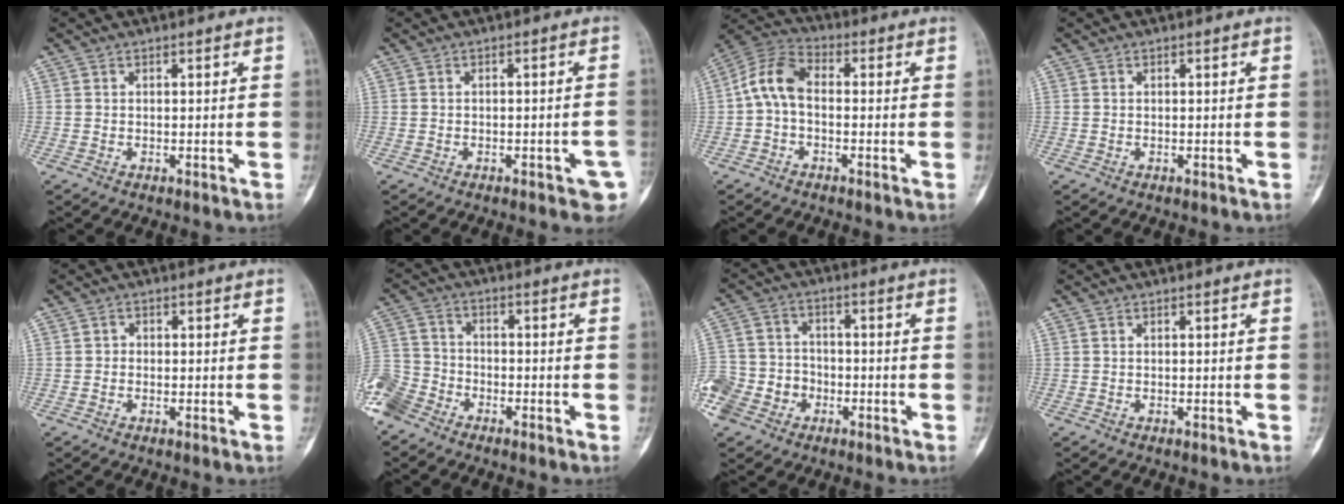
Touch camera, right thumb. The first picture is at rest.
{"total": 5.1, "force": [-2.1, 1.7, 4.3], "torque": [-0.042, 0.010, -0.021]}
{"total": 8.0, "force": [-0.6, 4.9, 6.3], "torque": [-0.120, 0.027, -0.026]}
{"total": 0.0}
{"total": 1.0, "force": [-0.2, 1.0, 0.3], "torque": [0.005, 0.004, -0.008]}
{"total": 7.8, "force": [-5.9, 4.5, 2.6], "torque": [-0.055, 0.022, -0.128]}
{"total": 11.3, "force": [-5.1, 9.1, 4.4], "torque": [-0.077, 0.039, -0.095]}
{"total": 0.0}